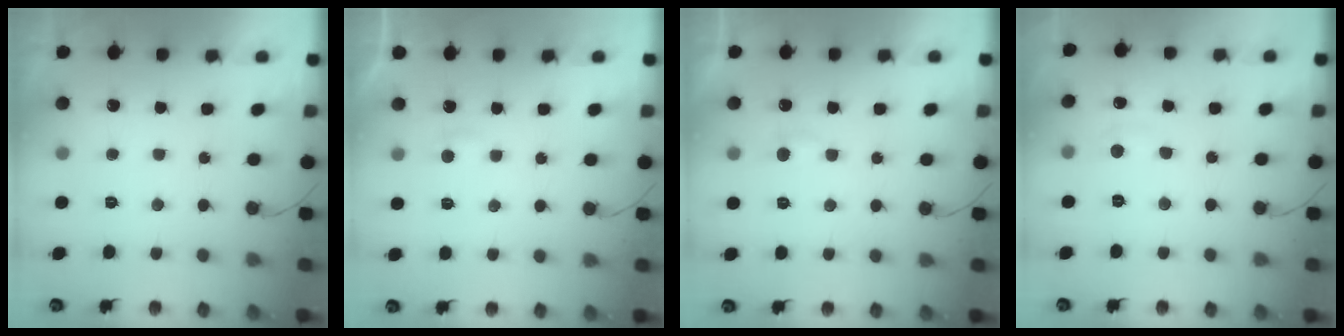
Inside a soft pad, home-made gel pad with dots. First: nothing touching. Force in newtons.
{"total": 2.3, "press": 2.3, "slide": 0.2}
{"total": 3.0, "press": 3.0, "slide": 0.3}
{"total": 4.3, "press": 4.3, "slide": 0.5}